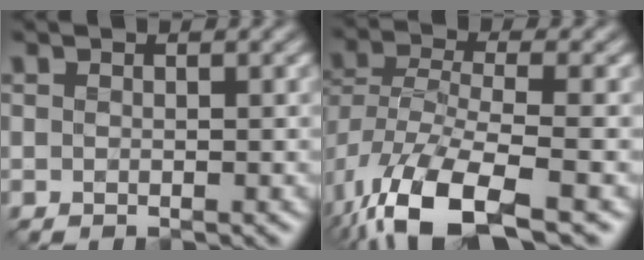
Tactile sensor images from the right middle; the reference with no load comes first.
{"total": 11.2, "force": [-6.2, 4.5, 8.1], "torque": [-0.179, -0.027, -0.110]}